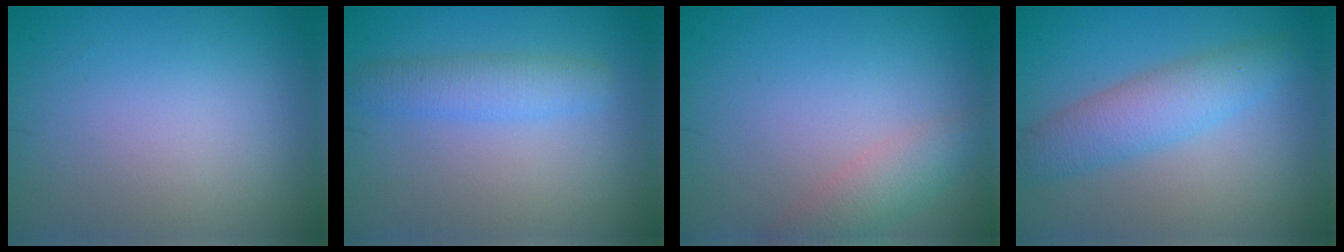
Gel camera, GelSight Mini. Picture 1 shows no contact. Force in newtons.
{"total": 2.7, "press": 2.7, "slide": 0.2}
{"total": 2.6, "press": 2.6, "slide": 0.1}
{"total": 4.2, "press": 4.2, "slide": 0.1}